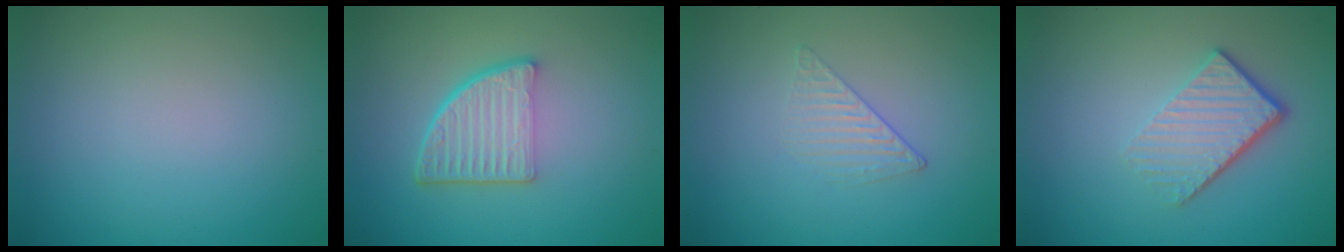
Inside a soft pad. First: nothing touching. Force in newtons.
{"total": 5.0, "press": 3.4, "slide": 3.6}
{"total": 1.3, "press": 0.4, "slide": 1.2}
{"total": 4.3, "press": 2.9, "slide": 3.2}